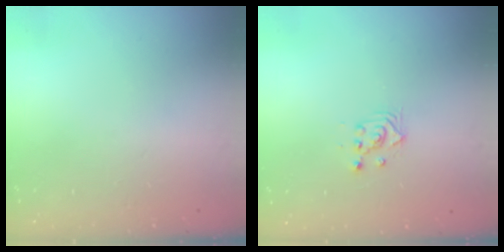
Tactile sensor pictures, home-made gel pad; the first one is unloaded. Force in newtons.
{"total": 2.3, "press": 2.3, "slide": 0.2}